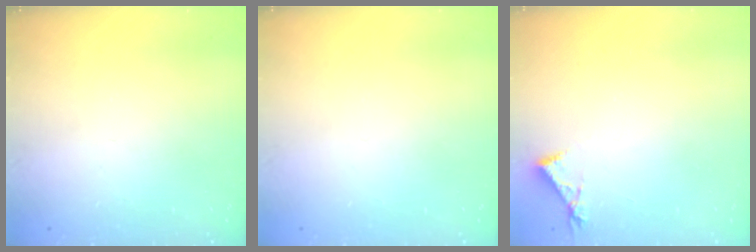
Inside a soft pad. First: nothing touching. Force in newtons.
{"total": 0.0}
{"total": 4.7, "press": 4.7, "slide": 0.4}